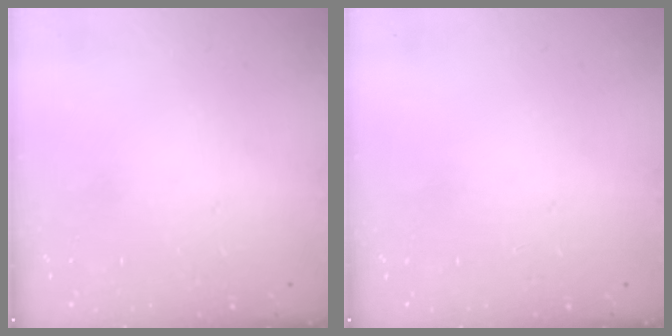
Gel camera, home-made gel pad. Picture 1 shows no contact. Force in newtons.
{"total": 0.0}